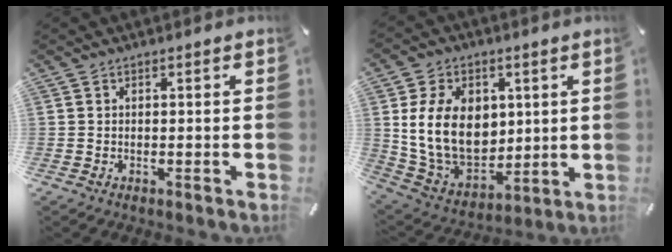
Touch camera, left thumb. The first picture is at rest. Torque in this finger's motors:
{"motor_torque": [2.62, 2.39, 1.34, -0.11, 0.25]}